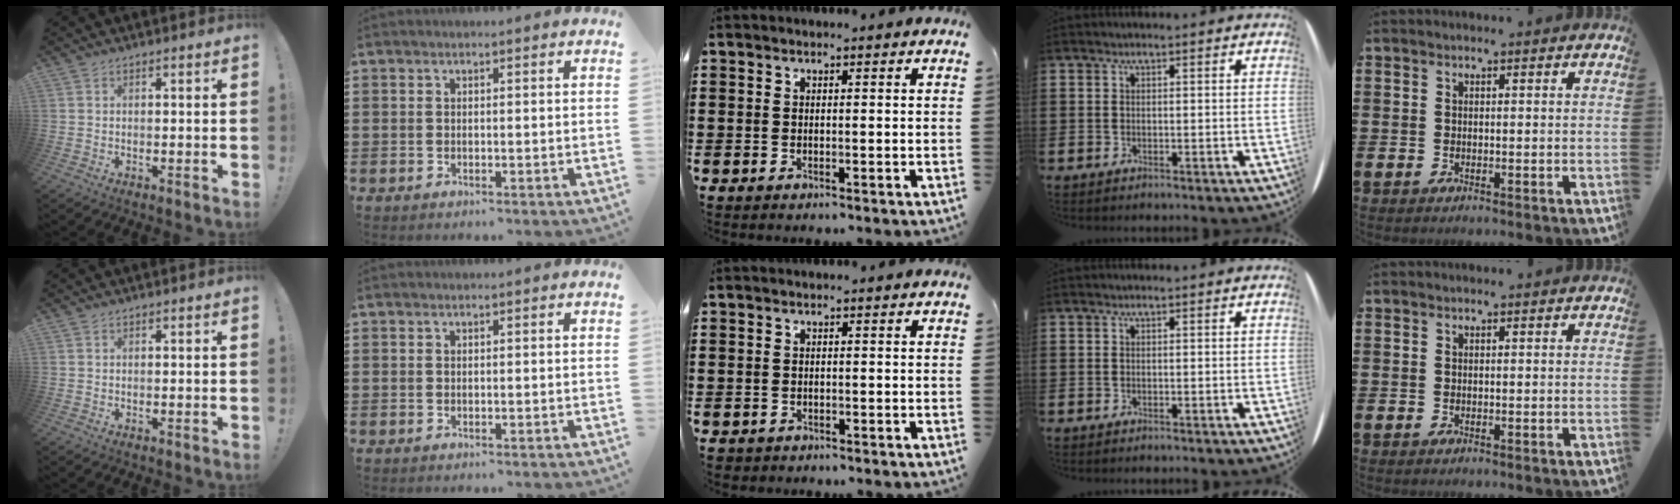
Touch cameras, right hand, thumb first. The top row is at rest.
{"middle": {"total": 0.6, "force": [-0.6, 0.3, -0.1], "torque": [-0.001, 0.000, -0.012]}}